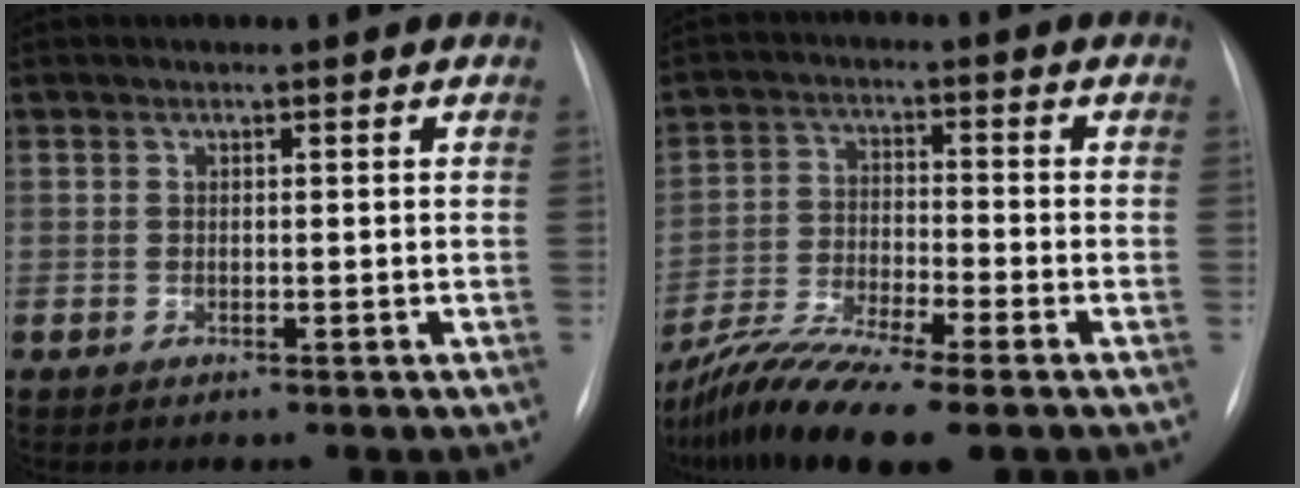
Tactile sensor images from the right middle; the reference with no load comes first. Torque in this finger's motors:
{"motor_torque": [1.12, -1.02, 0.42, 0.16]}